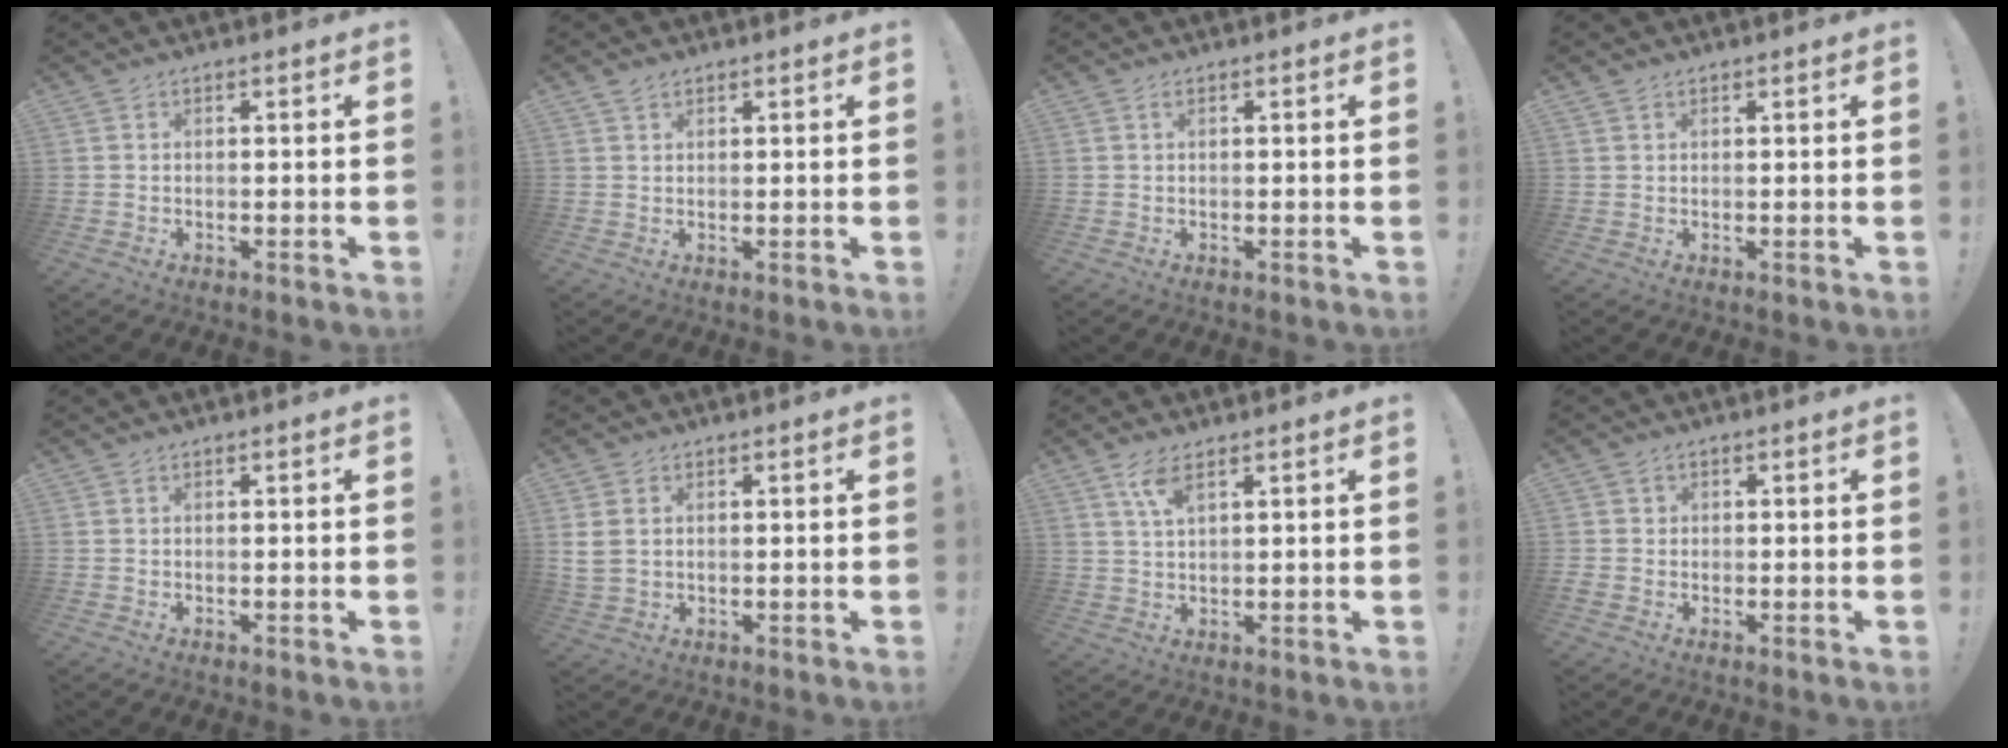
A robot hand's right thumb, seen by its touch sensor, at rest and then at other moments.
{"total": 1.8, "force": [1.5, 0.9, 0.7], "torque": [-0.014, -0.003, 0.027]}
{"total": 0.5, "force": [0.1, -0.1, 0.5], "torque": [-0.010, 0.001, 0.002]}
{"total": 1.0, "force": [0.8, 0.6, 0.2], "torque": [0.000, -0.001, 0.015]}
{"total": 0.0}
{"total": 3.8, "force": [1.8, 2.8, 1.7], "torque": [-0.024, -0.003, 0.036]}
{"total": 5.1, "force": [3.0, 1.4, 3.8], "torque": [-0.082, -0.003, 0.053]}
{"total": 1.5, "force": [-0.1, 1.3, 0.6], "torque": [-0.012, 0.002, -0.002]}